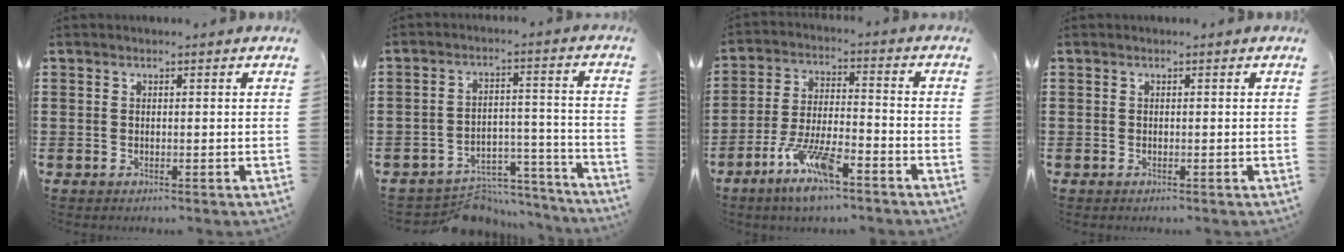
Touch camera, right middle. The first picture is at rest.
{"total": 6.7, "force": [-6.3, 2.0, 0.9], "torque": [-0.007, 0.029, -0.123]}
{"total": 9.6, "force": [-6.2, 2.1, 7.0], "torque": [-0.147, -0.004, -0.116]}
{"total": 0.0}